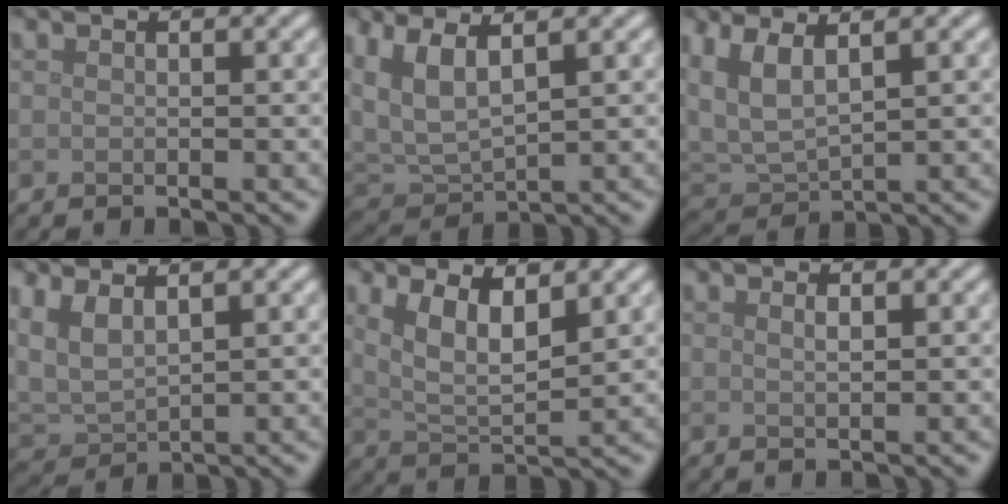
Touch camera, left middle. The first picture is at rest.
{"total": 5.4, "force": [2.3, 2.4, 4.2], "torque": [-0.108, 0.003, 0.045]}
{"total": 4.8, "force": [2.0, 2.2, 3.8], "torque": [-0.098, 0.002, 0.040]}
{"total": 3.9, "force": [1.9, 1.8, 2.8], "torque": [-0.075, 0.000, 0.042]}
{"total": 4.9, "force": [2.1, 1.9, 4.0], "torque": [-0.087, -0.005, 0.041]}
{"total": 0.8, "force": [0.4, 0.2, 0.7], "torque": [-0.011, 0.001, 0.006]}